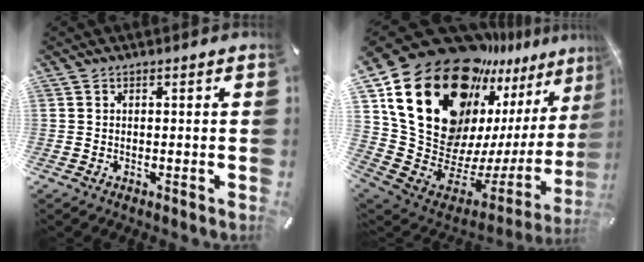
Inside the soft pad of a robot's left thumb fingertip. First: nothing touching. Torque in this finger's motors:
{"motor_torque": [2.71, 2.30, 1.58, -1.19, 1.05]}